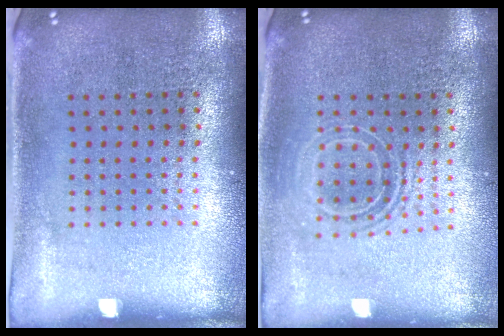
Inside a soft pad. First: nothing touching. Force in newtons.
{"total": 1.7, "press": 1.3, "slide": 1.0}